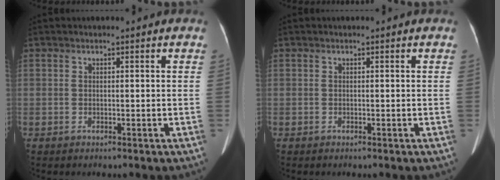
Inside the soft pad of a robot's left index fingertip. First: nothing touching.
{"total": 0.0}